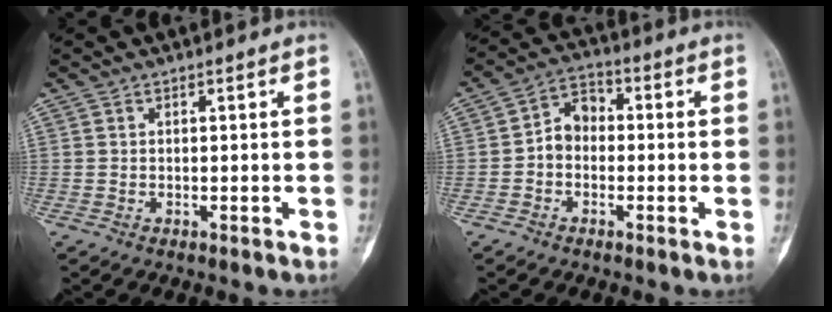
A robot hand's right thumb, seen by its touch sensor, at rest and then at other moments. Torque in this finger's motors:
{"motor_torque": [0.27, 0.34, 0.29, -0.32, 0.00]}